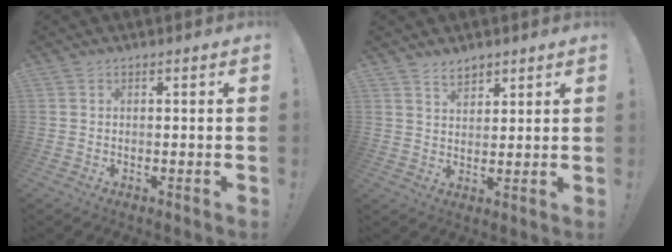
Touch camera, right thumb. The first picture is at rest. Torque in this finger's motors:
{"motor_torque": [-0.01, 0.01, 0.13, 0.04, 0.00]}